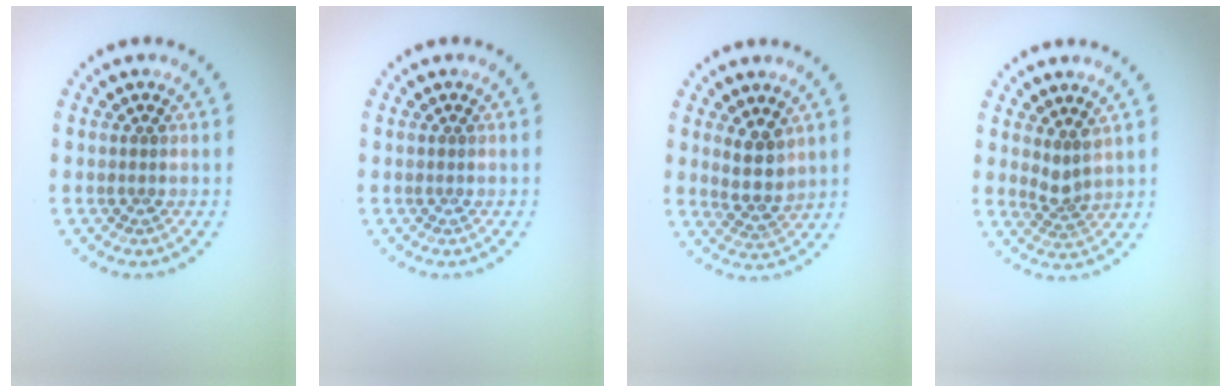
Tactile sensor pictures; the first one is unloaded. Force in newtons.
{"total": 0.0}
{"total": 2.8, "press": 2.6, "slide": 1.2}
{"total": 2.0, "press": 1.4, "slide": 1.4}